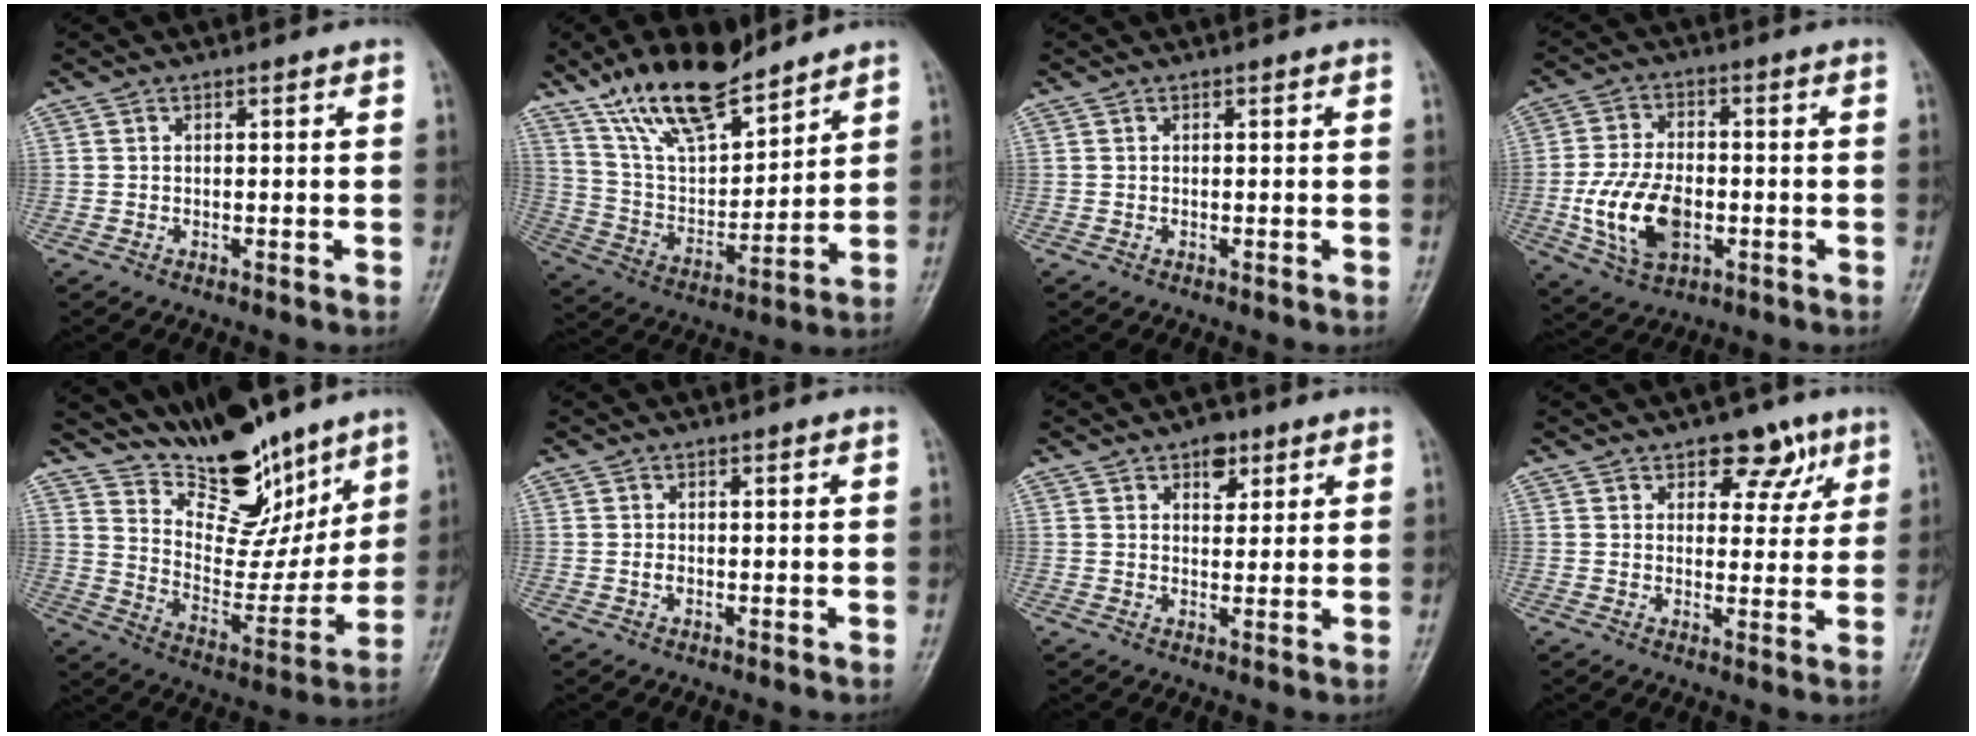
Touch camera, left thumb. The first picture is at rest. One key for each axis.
{"total": 17.9, "fx": 13.2, "fy": 6.6, "fz": 10.2, "tx": -0.143, "ty": -0.067, "tz": 0.248}
{"total": 0.0}
{"total": 12.6, "fx": -2.7, "fy": 7.7, "fz": 9.5, "tx": -0.174, "ty": 0.005, "tz": -0.043}
{"total": 18.0, "fx": 13.9, "fy": 7.4, "fz": 8.7, "tx": -0.081, "ty": -0.088, "tz": 0.237}
{"total": 0.7, "fx": 0.0, "fy": 0.5, "fz": 0.5, "tx": -0.009, "ty": 0.000, "tz": -0.002}
{"total": 4.2, "fx": 2.4, "fy": 2.6, "fz": 2.3, "tx": -0.010, "ty": -0.010, "tz": 0.033}
{"total": 7.3, "fx": 4.0, "fy": 4.4, "fz": 4.1, "tx": -0.013, "ty": -0.016, "tz": 0.050}